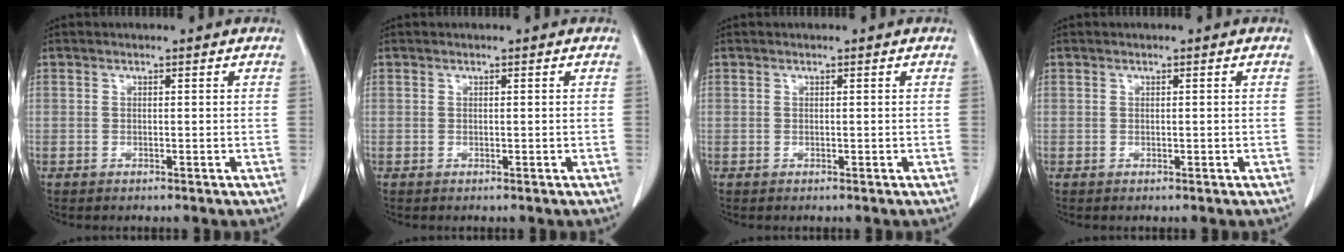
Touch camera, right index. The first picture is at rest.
{"total": 0.0}
{"total": 0.0}
{"total": 0.0}